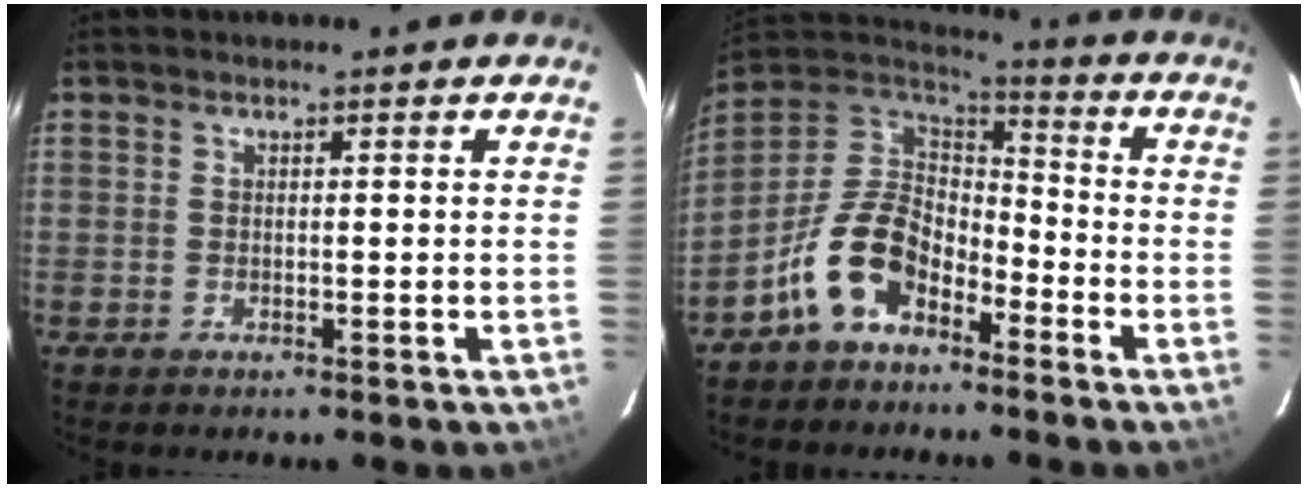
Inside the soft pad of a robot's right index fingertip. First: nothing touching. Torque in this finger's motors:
{"motor_torque": [0.42, -0.18, 0.18, -0.03]}